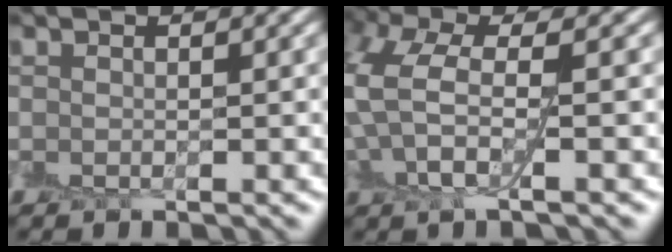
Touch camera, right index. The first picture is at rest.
{"total": 5.4, "force": [0.6, 2.2, 4.9], "torque": [-0.114, 0.009, 0.010]}